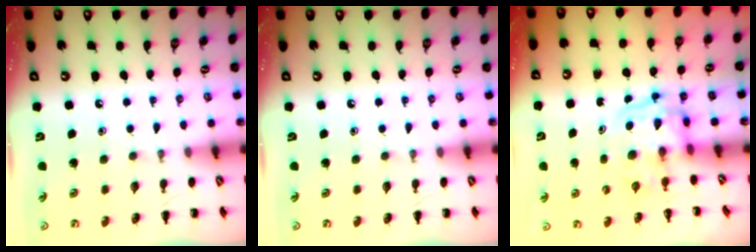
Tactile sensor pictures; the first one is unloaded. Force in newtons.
{"total": 0.0}
{"total": 3.4, "press": 3.4, "slide": 0.6}